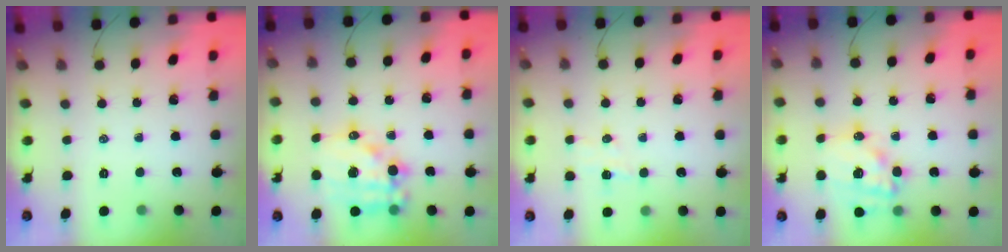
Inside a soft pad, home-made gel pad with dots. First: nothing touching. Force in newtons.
{"total": 16.3, "press": 15.9, "slide": 3.7}
{"total": 5.4, "press": 5.3, "slide": 1.2}
{"total": 14.5, "press": 14.1, "slide": 3.3}